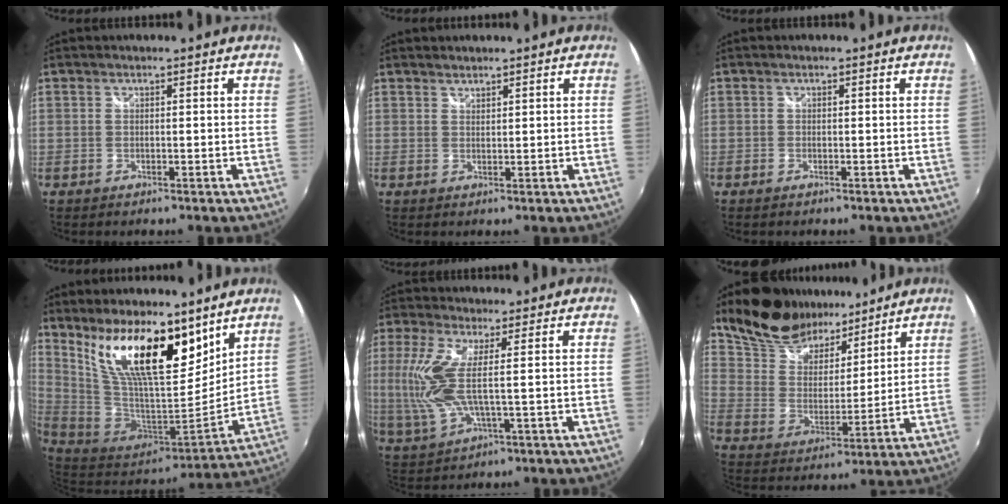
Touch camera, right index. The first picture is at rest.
{"total": 1.1, "force": [1.1, 0.2, 0.1], "torque": [0.000, 0.002, 0.020]}
{"total": 0.6, "force": [-0.5, 0.3, 0.2], "torque": [-0.004, -0.002, -0.011]}
{"total": 19.5, "force": [11.2, 7.1, 14.2], "torque": [-0.259, 0.006, 0.213]}
{"total": 9.8, "force": [1.1, 1.9, 9.5], "torque": [-0.212, -0.007, 0.032]}
{"total": 17.5, "force": [13.8, 8.2, 6.9], "torque": [-0.155, 0.037, 0.253]}